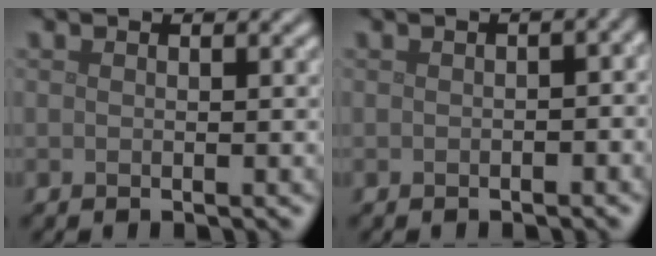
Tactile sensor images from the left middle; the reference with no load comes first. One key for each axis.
{"total": 2.2, "fx": -0.3, "fy": 1.0, "fz": 1.9, "tx": -0.018, "ty": 0.001, "tz": 0.001}